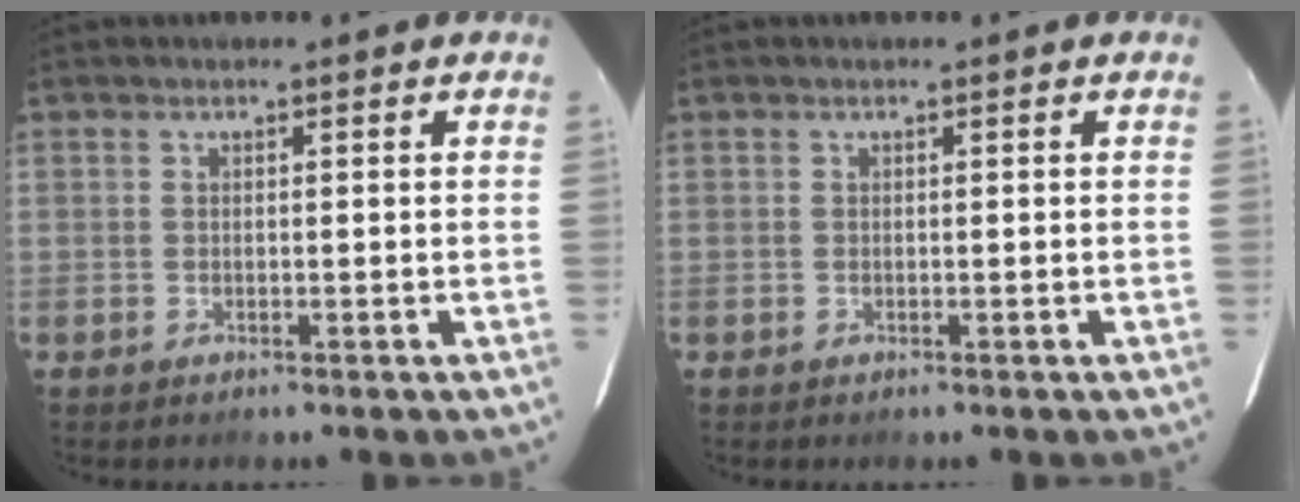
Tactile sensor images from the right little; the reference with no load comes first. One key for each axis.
{"total": 0.0}